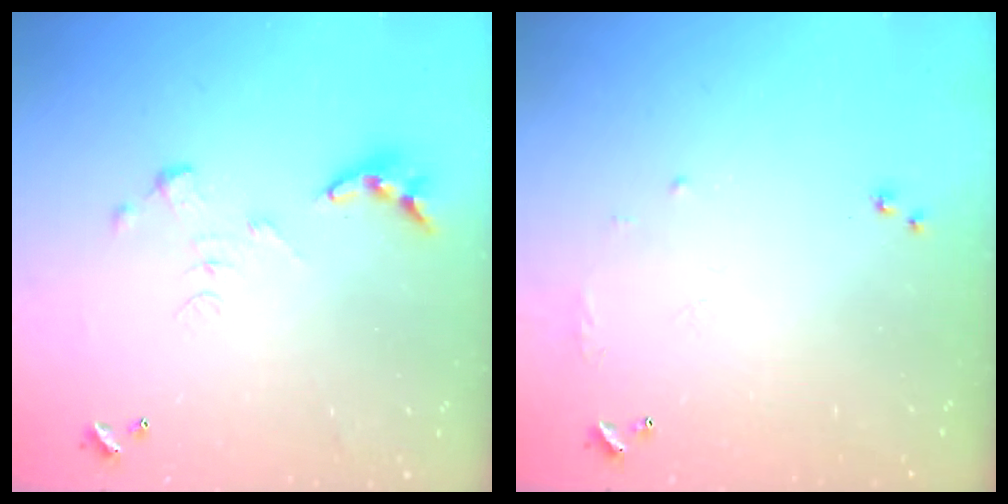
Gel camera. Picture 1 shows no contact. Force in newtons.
{"total": 6.4, "press": 6.3, "slide": 1.0}